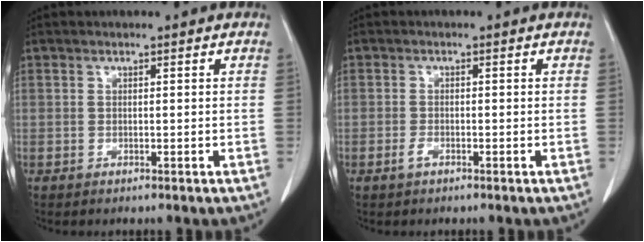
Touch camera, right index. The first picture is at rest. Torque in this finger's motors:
{"motor_torque": [0.04, 0.04, 0.00, 0.03]}